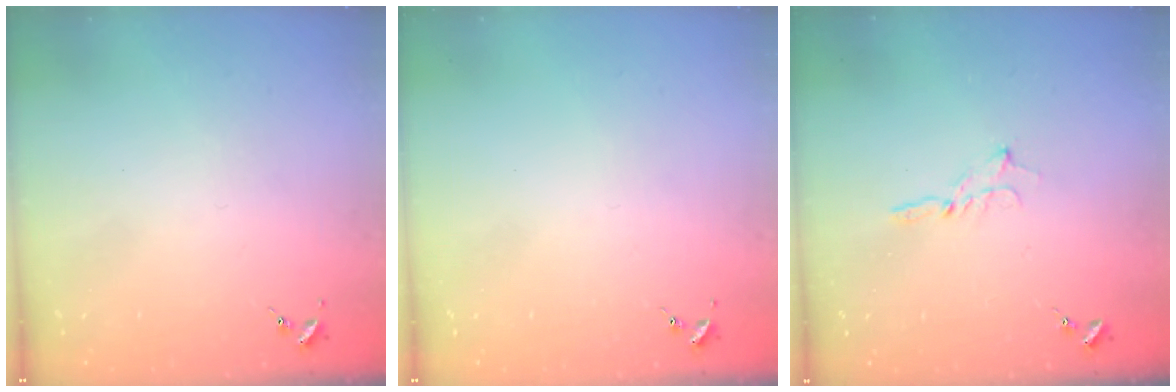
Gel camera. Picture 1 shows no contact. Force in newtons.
{"total": 0.0}
{"total": 2.5, "press": 2.5, "slide": 0.2}